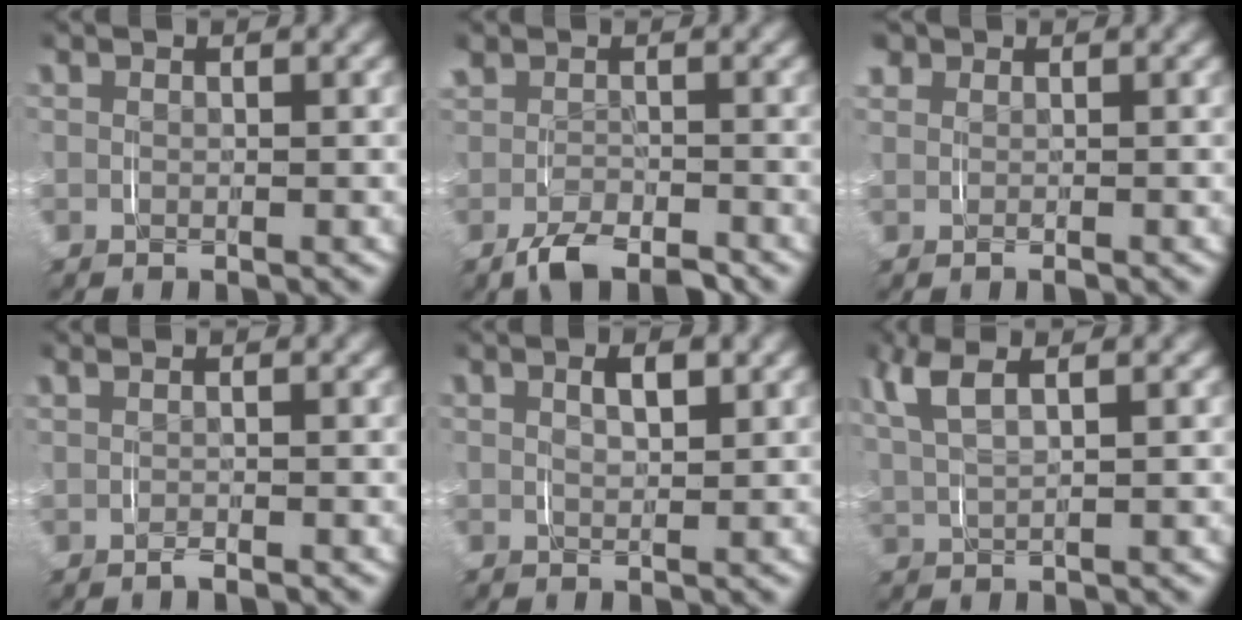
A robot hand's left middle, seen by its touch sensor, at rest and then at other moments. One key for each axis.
{"total": 2.8, "fx": -1.9, "fy": 1.3, "fz": 1.7, "tx": -0.034, "ty": -0.004, "tz": -0.029}
{"total": 1.2, "fx": 0.5, "fy": 1.0, "fz": 0.5, "tx": -0.020, "ty": -0.001, "tz": 0.013}
{"total": 1.0, "fx": -0.1, "fy": 0.3, "fz": 0.9, "tx": -0.012, "ty": 0.012, "tz": -0.006}
{"total": 1.7, "fx": 0.8, "fy": 0.6, "fz": 1.4, "tx": -0.020, "ty": 0.000, "tz": 0.016}
{"total": 5.2, "fx": 2.5, "fy": 2.5, "fz": 3.8, "tx": -0.089, "ty": 0.012, "tz": 0.043}